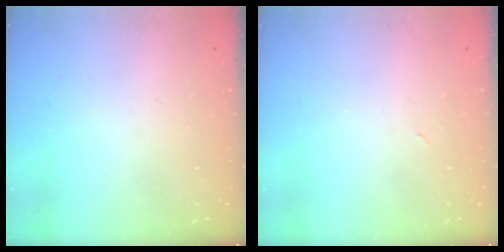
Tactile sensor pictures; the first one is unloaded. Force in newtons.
{"total": 2.9, "press": 2.9, "slide": 0.7}